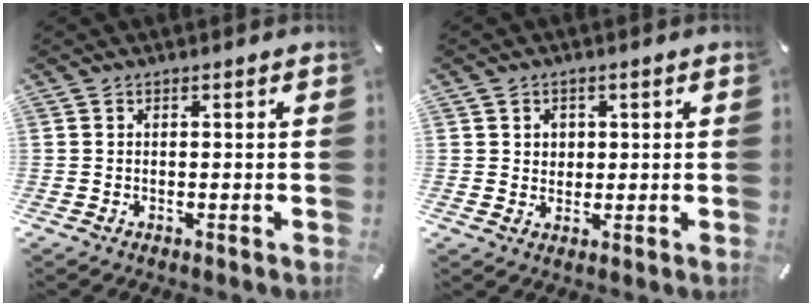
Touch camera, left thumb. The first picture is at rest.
{"total": 2.7, "force": [0.7, 2.6, 0.3], "torque": [0.003, 0.000, 0.006]}